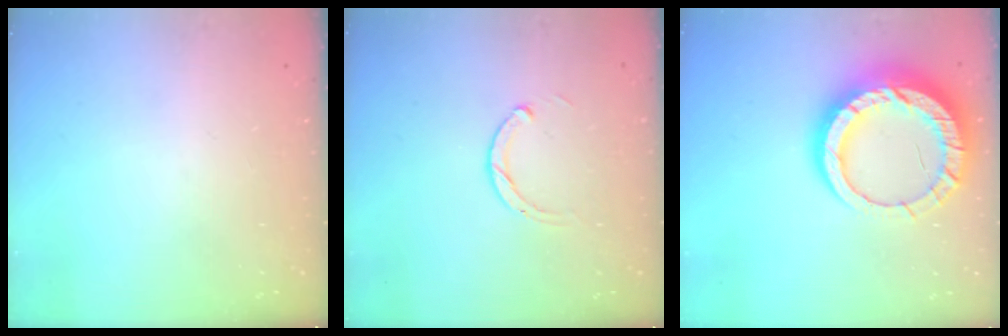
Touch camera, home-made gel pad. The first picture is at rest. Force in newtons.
{"total": 2.3, "press": 2.3, "slide": 0.3}
{"total": 18.7, "press": 18.6, "slide": 1.5}